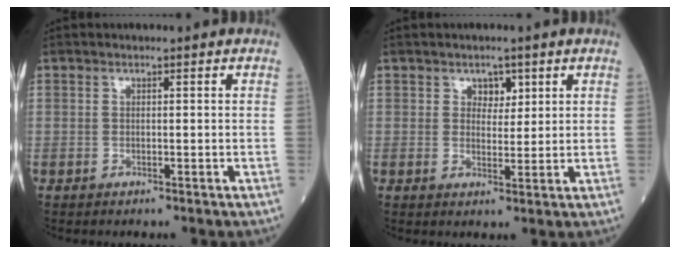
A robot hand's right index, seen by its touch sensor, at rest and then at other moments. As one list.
[{"total": 2.8, "force": [1.5, 1.9, 1.5], "torque": [-0.013, 0.000, 0.022]}]